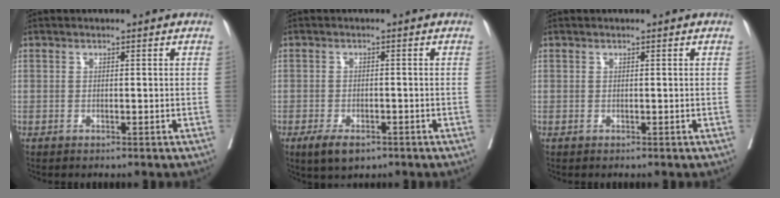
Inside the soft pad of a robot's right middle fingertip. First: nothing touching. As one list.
[{"total": 4.9, "force": [-3.2, 2.0, 3.1], "torque": [-0.056, -0.006, -0.051]}, {"total": 0.0}]